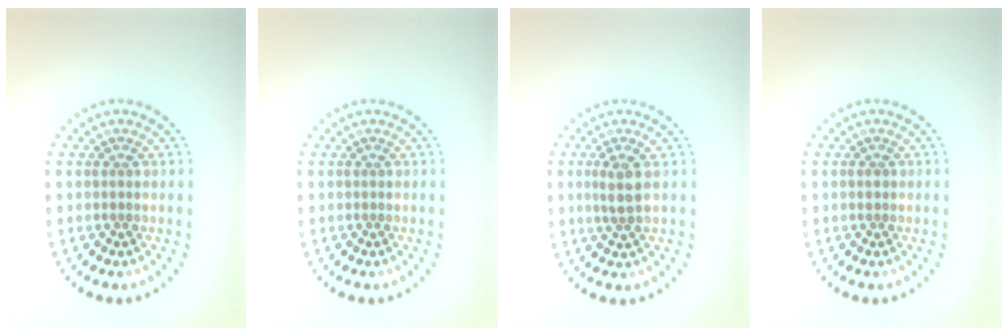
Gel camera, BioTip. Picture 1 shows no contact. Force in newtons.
{"total": 0.0}
{"total": 1.9, "press": 1.8, "slide": 0.8}
{"total": 0.7, "press": 0.7, "slide": 0.0}